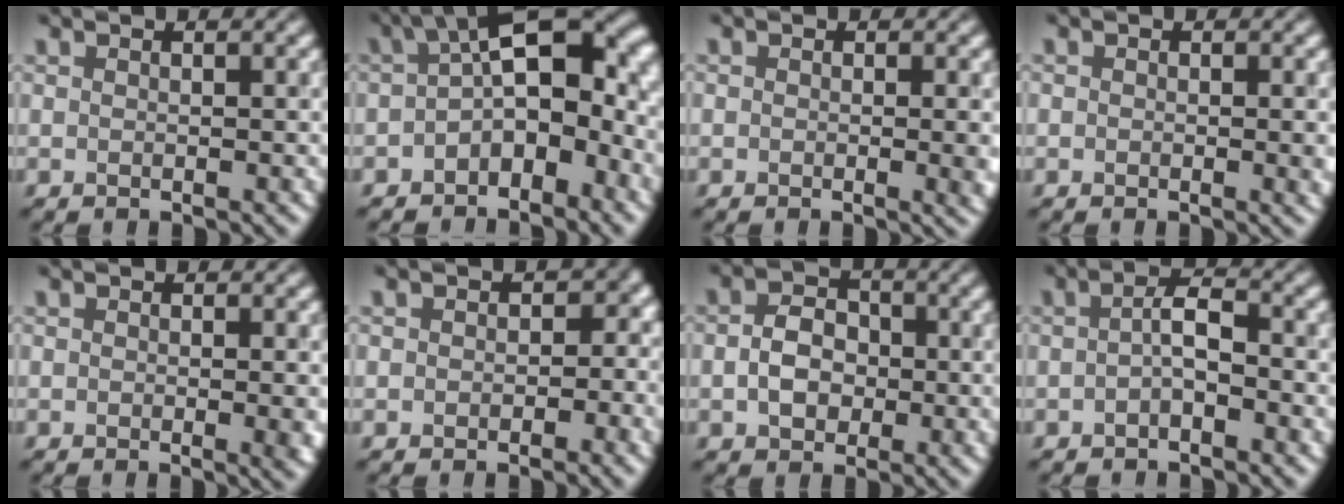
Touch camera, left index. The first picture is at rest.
{"total": 10.0, "force": [-0.5, 5.3, 8.4], "torque": [-0.115, 0.024, -0.022]}
{"total": 2.1, "force": [-0.2, 0.7, 2.0], "torque": [-0.023, -0.005, -0.001]}
{"total": 1.5, "force": [-0.1, 0.7, 1.3], "torque": [-0.014, -0.005, -0.001]}
{"total": 2.1, "force": [-0.3, 0.6, 1.9], "torque": [-0.021, -0.006, -0.002]}
{"total": 4.4, "force": [-0.3, 3.6, 2.5], "torque": [0.021, 0.010, -0.023]}
{"total": 3.7, "force": [-0.5, 2.9, 2.3], "torque": [-0.043, 0.003, -0.016]}
{"total": 2.1, "force": [-0.7, 0.7, 1.8], "torque": [-0.035, 0.007, -0.018]}